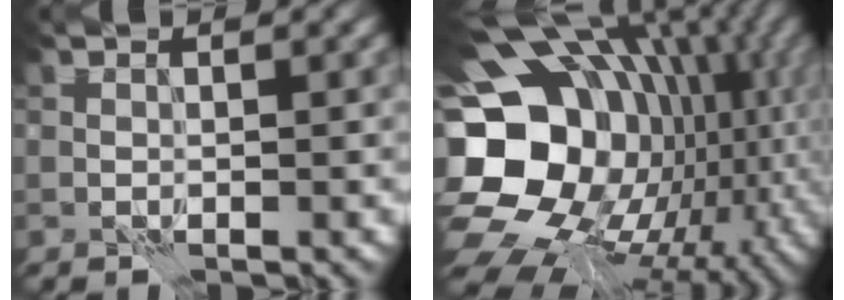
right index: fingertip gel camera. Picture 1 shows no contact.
{"total": 22.8, "force": [-1.0, 19.5, 11.8], "torque": [-0.256, 0.003, -0.039]}